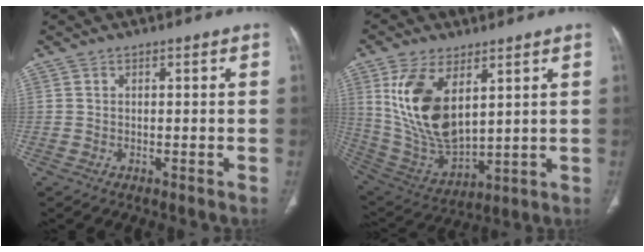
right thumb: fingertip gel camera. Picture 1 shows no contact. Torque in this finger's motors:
{"motor_torque": [0.66, 2.49, 1.93, 0.61, 0.63]}